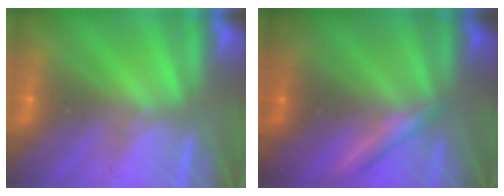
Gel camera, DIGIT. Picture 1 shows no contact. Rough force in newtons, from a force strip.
{"total": 1.9}